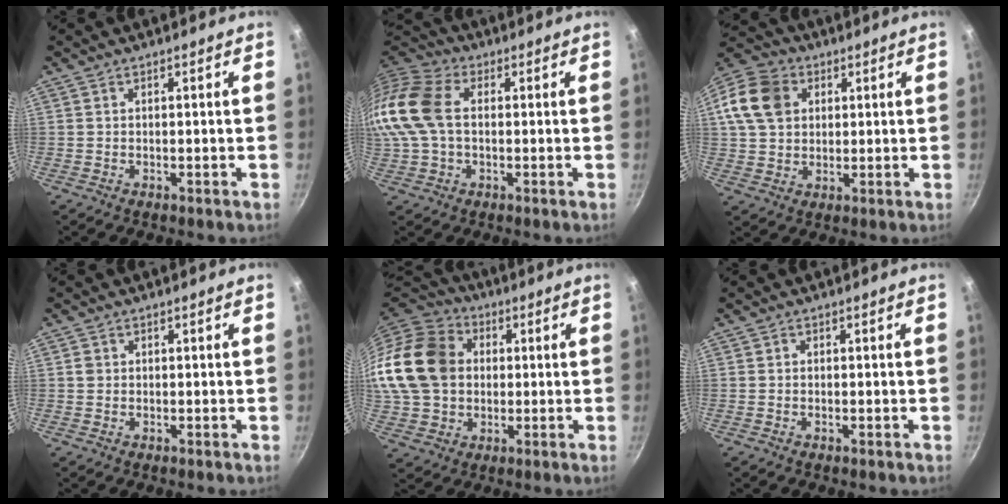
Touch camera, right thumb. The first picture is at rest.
{"total": 15.8, "force": [1.1, 10.7, 11.6], "torque": [-0.246, 0.030, 0.005]}
{"total": 14.1, "force": [3.9, 11.1, 7.8], "torque": [-0.142, 0.018, 0.060]}
{"total": 1.1, "force": [0.1, 1.0, 0.3], "torque": [-0.003, 0.005, 0.002]}
{"total": 20.8, "force": [2.5, 16.7, 12.1], "torque": [-0.223, 0.030, 0.042]}
{"total": 0.5, "force": [-0.2, 0.3, 0.4], "torque": [-0.008, 0.002, -0.005]}